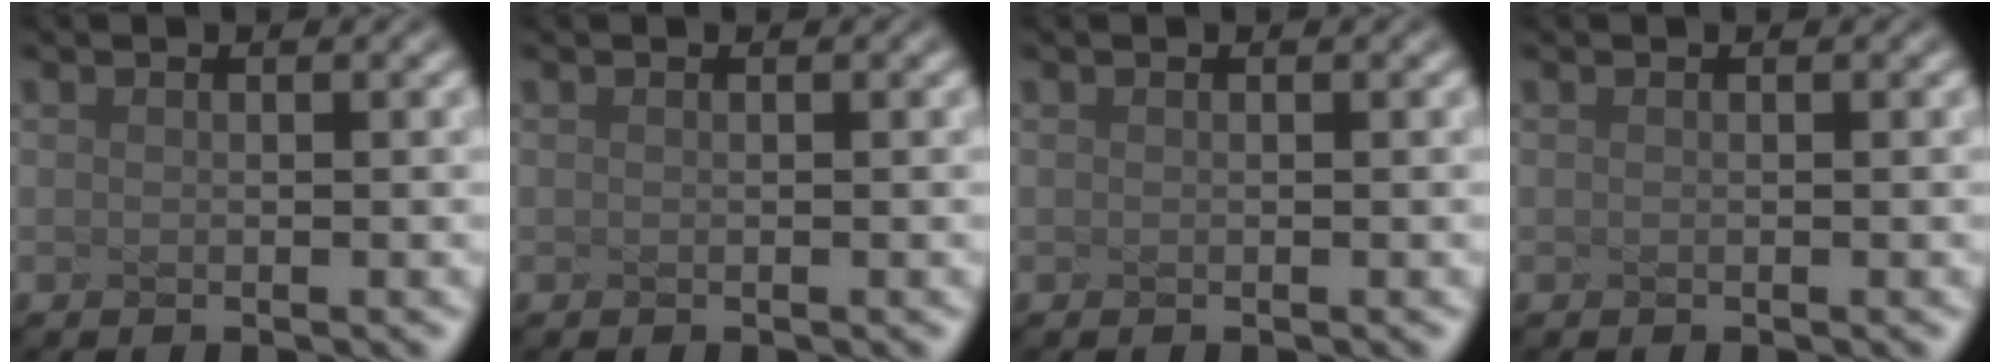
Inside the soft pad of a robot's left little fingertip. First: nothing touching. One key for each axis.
{"total": 0.0}
{"total": 0.0}
{"total": 0.0}